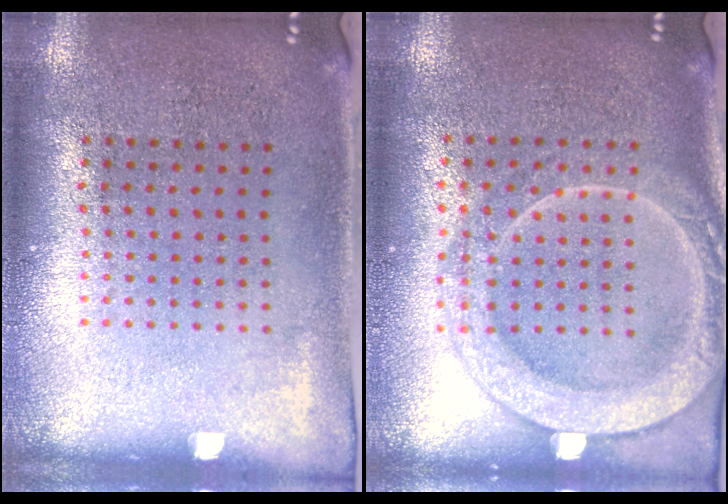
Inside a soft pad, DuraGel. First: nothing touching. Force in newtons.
{"total": 2.0, "press": 1.9, "slide": 0.3}